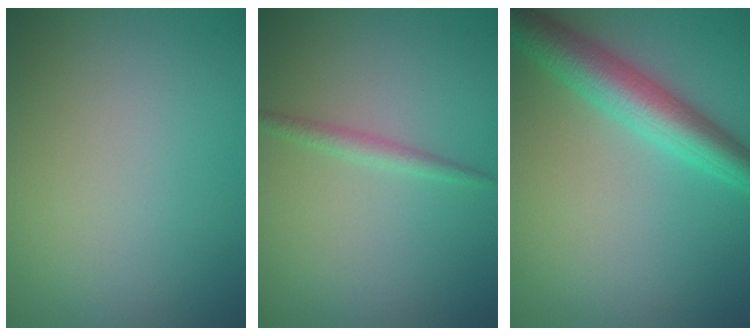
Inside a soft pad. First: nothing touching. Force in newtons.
{"total": 1.3, "press": 1.3, "slide": 0.1}
{"total": 5.4, "press": 5.4, "slide": 0.1}